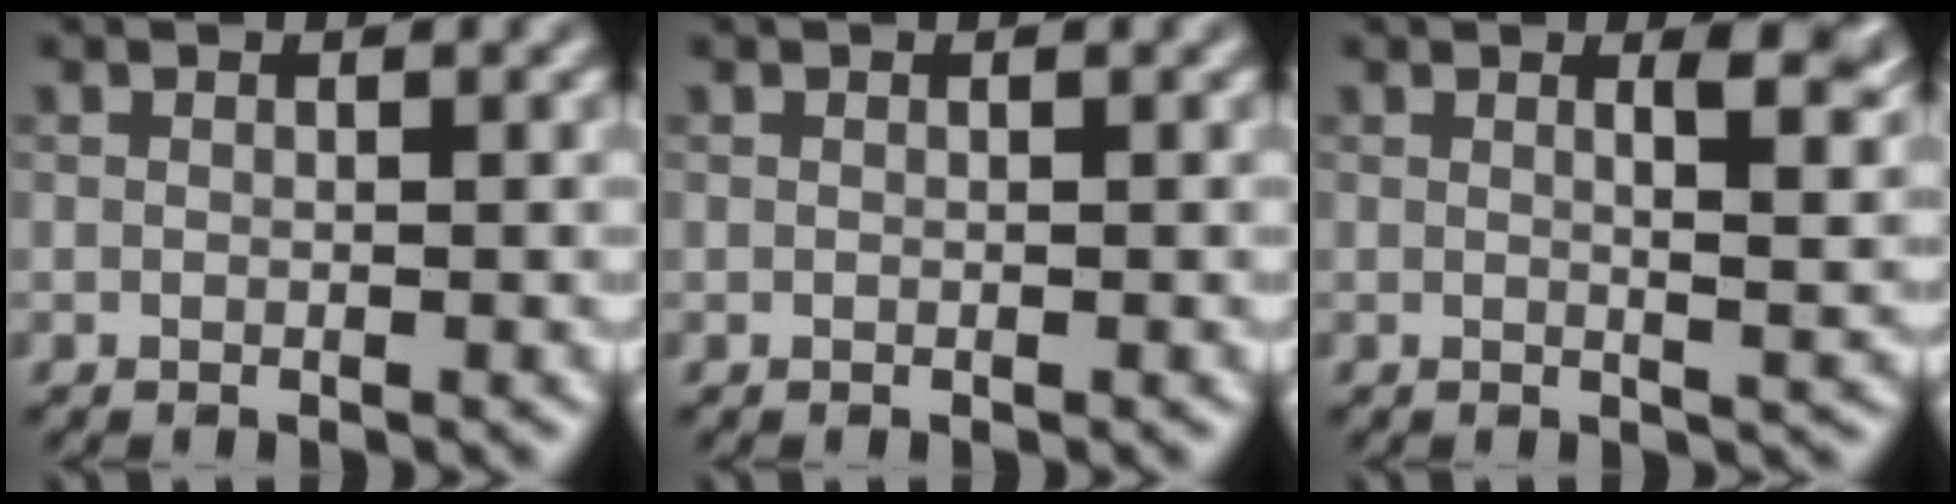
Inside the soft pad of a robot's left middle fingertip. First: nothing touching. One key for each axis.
{"total": 0.0}
{"total": 5.4, "fx": 2.0, "fy": 2.0, "fz": 4.5, "tx": -0.037, "ty": 0.009, "tz": 0.020}